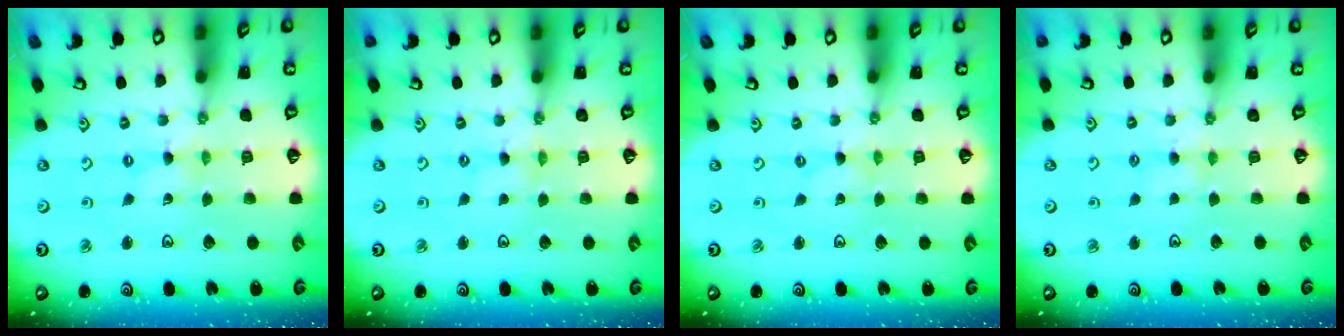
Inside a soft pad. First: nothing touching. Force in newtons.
{"total": 0.6, "press": 0.6, "slide": 0.2}
{"total": 0.0}
{"total": 3.0, "press": 2.9, "slide": 0.5}